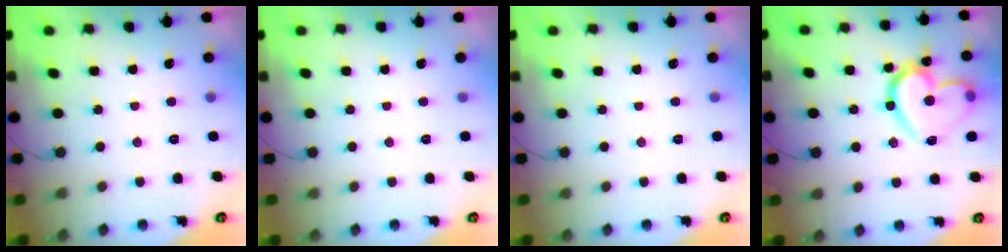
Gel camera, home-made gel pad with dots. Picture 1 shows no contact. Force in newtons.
{"total": 0.0}
{"total": 0.0}
{"total": 19.0, "press": 19.0, "slide": 1.8}